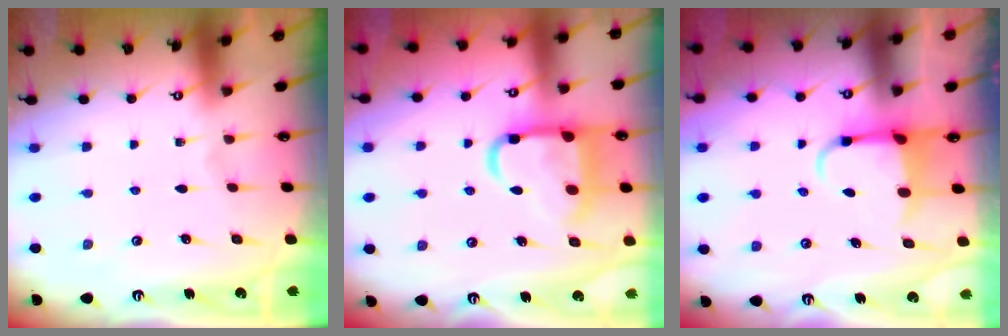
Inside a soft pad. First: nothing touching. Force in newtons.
{"total": 13.9, "press": 13.8, "slide": 1.7}
{"total": 3.8, "press": 3.7, "slide": 1.0}